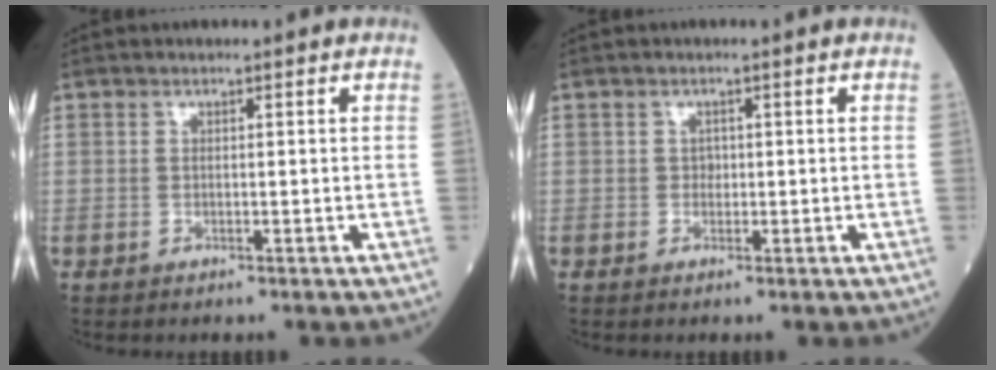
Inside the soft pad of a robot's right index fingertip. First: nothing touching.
{"total": 0.9, "force": [0.0, 0.7, 0.4], "torque": [-0.004, 0.003, -0.002]}